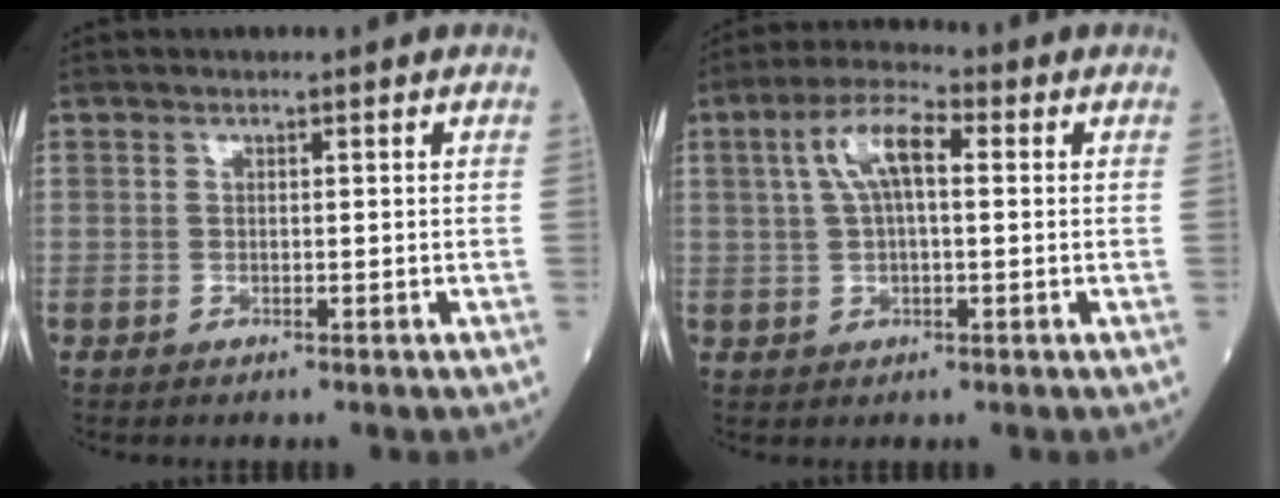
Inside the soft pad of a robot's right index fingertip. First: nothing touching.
{"total": 7.2, "force": [1.7, 2.3, 6.7], "torque": [-0.135, 0.025, 0.030]}